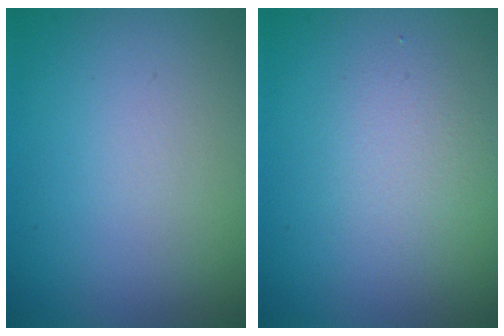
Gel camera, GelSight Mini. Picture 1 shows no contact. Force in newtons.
{"total": 1.8, "press": 1.8, "slide": 0.1}